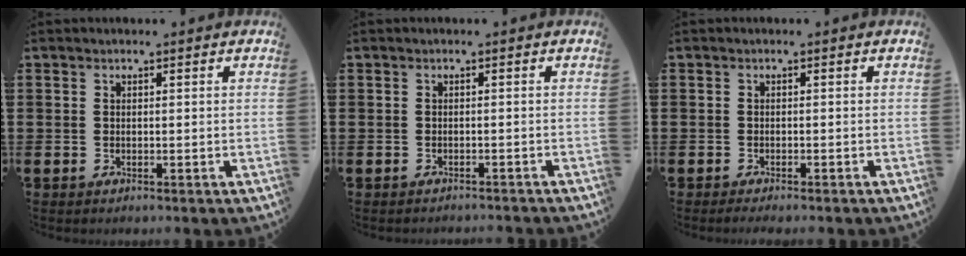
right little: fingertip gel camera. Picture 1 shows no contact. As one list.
[{"total": 0.0}, {"total": 0.7, "force": [-0.6, 0.0, 0.4], "torque": [-0.006, -0.002, -0.012]}]